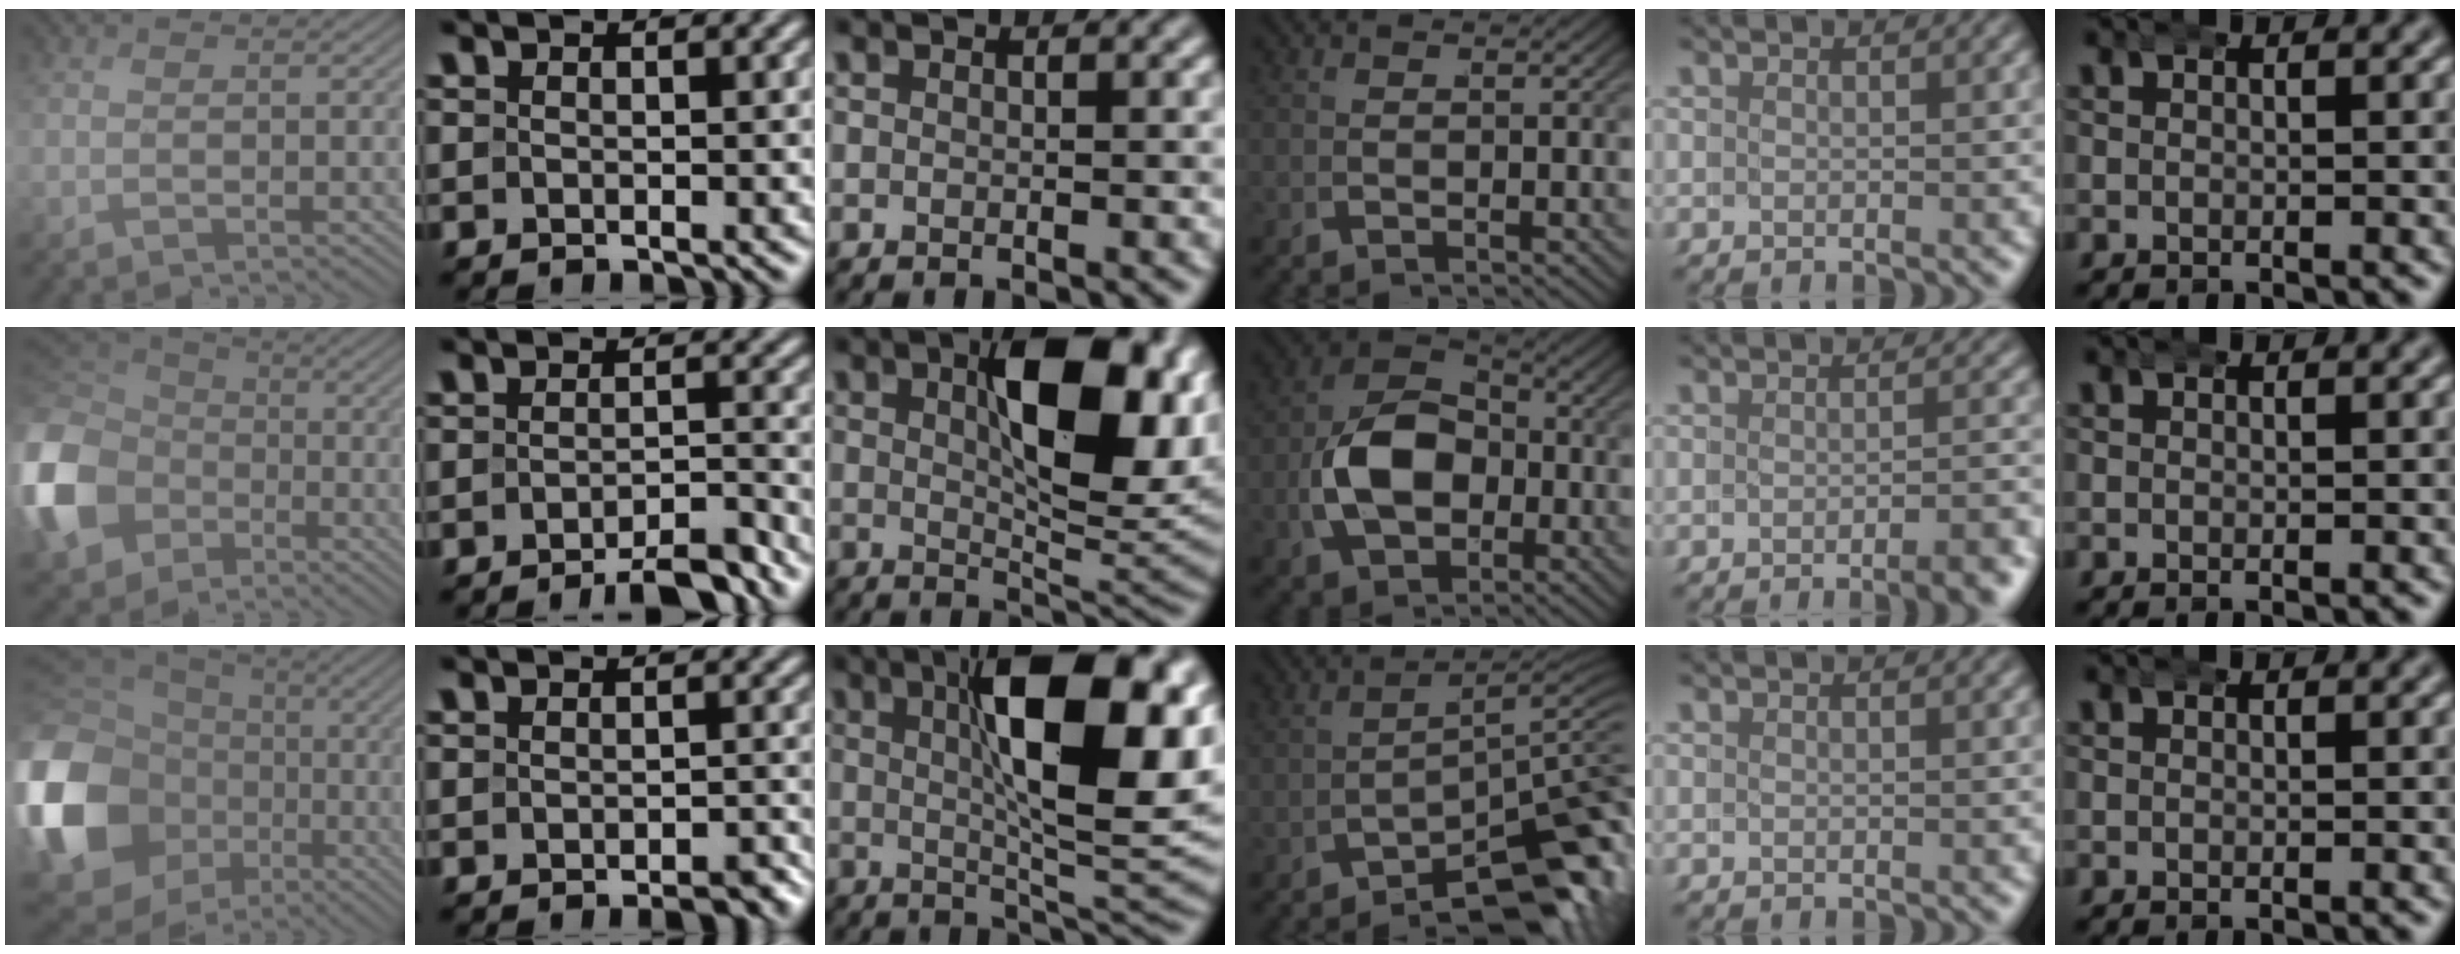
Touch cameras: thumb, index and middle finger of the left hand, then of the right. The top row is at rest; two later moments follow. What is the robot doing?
{"motion": "wrap", "object": "bandana"}